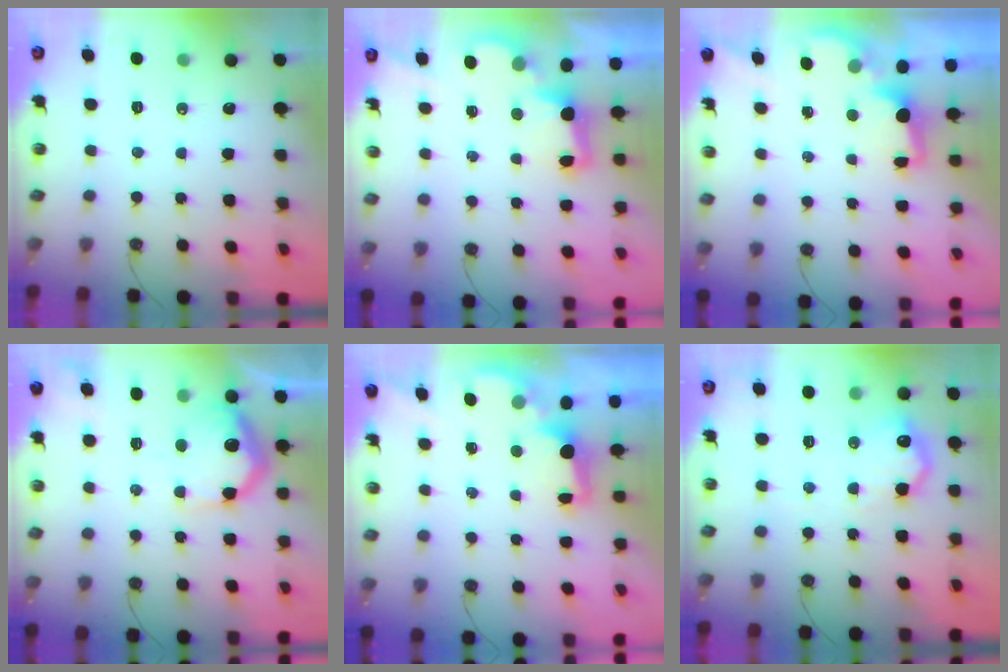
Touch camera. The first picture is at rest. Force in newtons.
{"total": 3.0, "press": 2.9, "slide": 0.6}
{"total": 1.6, "press": 1.4, "slide": 0.7}
{"total": 18.4, "press": 18.3, "slide": 1.3}
{"total": 1.9, "press": 1.7, "slide": 0.7}
{"total": 13.3, "press": 13.3, "slide": 0.6}